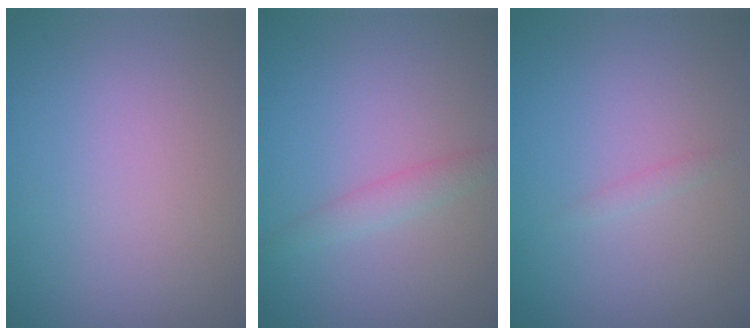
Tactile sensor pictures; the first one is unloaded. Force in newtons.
{"total": 1.6, "press": 1.6, "slide": 0.0}
{"total": 0.6, "press": 0.6, "slide": 0.0}